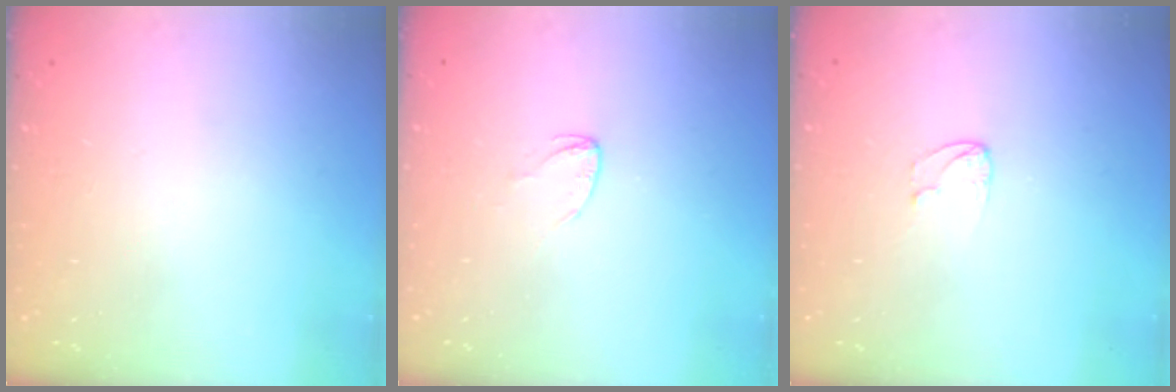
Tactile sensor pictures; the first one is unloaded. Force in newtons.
{"total": 3.3, "press": 3.3, "slide": 0.3}
{"total": 4.0, "press": 4.0, "slide": 0.3}